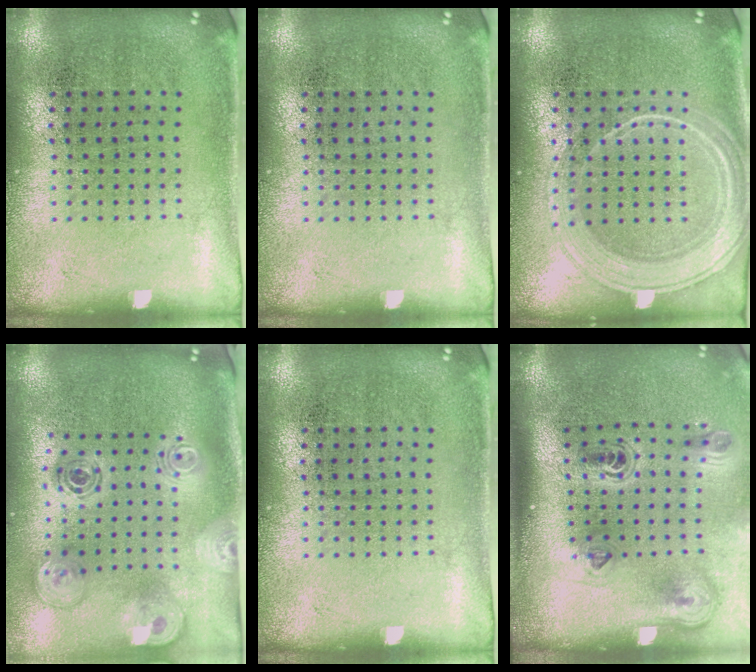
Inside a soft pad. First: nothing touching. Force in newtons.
{"total": 0.0}
{"total": 3.1, "press": 3.1, "slide": 0.5}
{"total": 1.9, "press": 1.6, "slide": 1.0}
{"total": 0.0}
{"total": 2.3, "press": 1.5, "slide": 1.7}